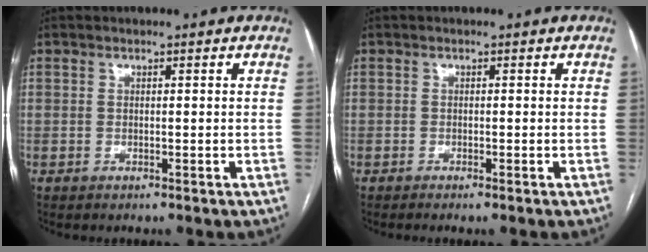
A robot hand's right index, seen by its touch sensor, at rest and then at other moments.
{"total": 0.7, "force": [-0.5, -0.1, 0.5], "torque": [-0.011, 0.000, -0.009]}